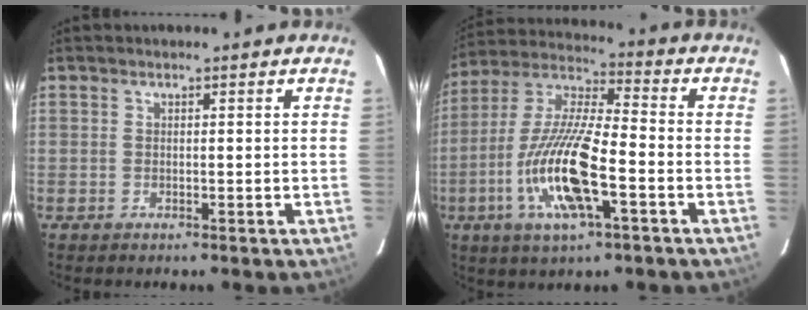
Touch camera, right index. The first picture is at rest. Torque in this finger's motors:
{"motor_torque": [1.63, -0.51, 0.53, 0.21]}